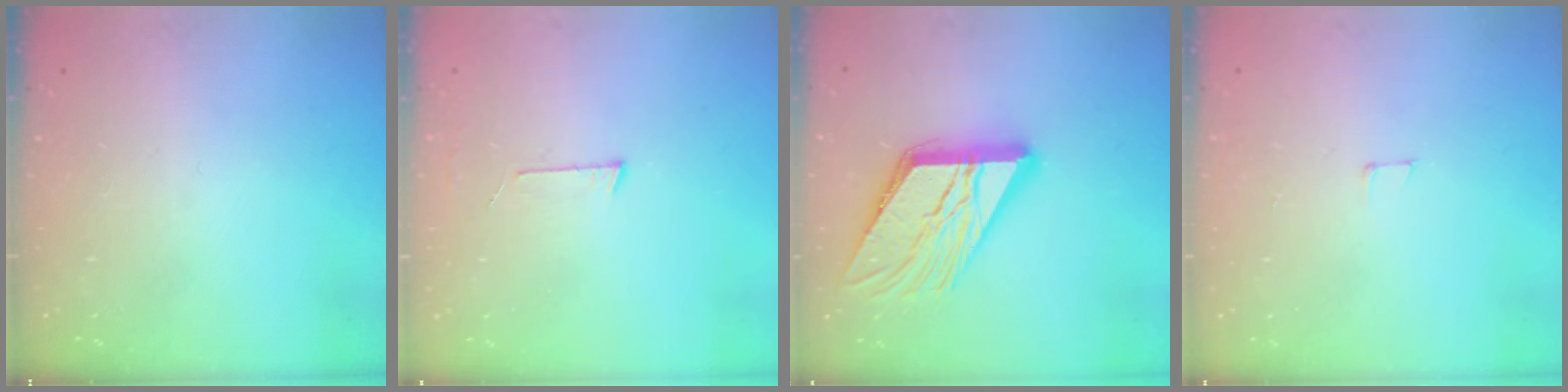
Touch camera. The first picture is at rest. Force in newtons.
{"total": 2.7, "press": 2.7, "slide": 0.2}
{"total": 19.0, "press": 18.9, "slide": 2.0}
{"total": 2.9, "press": 2.9, "slide": 0.2}